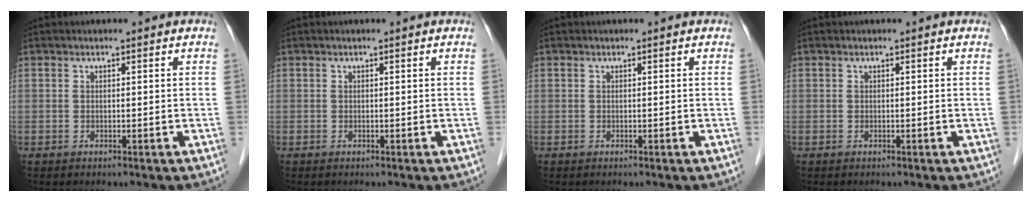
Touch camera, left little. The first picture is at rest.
{"total": 0.0}
{"total": 0.0}
{"total": 0.0}